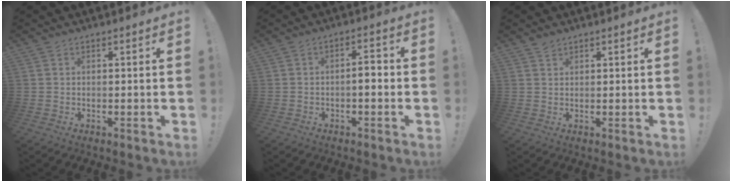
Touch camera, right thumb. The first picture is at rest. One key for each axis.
{"total": 4.7, "fx": -1.2, "fy": 1.6, "fz": 4.3, "tx": -0.069, "ty": 0.010, "tz": -0.024}
{"total": 1.7, "fx": 1.5, "fy": 0.5, "fz": 0.4, "tx": 0.000, "ty": -0.007, "tz": 0.027}